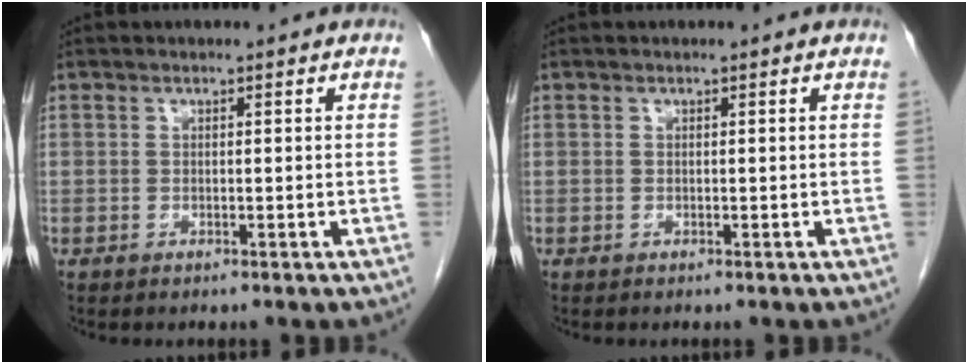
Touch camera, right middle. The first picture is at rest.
{"total": 0.0}